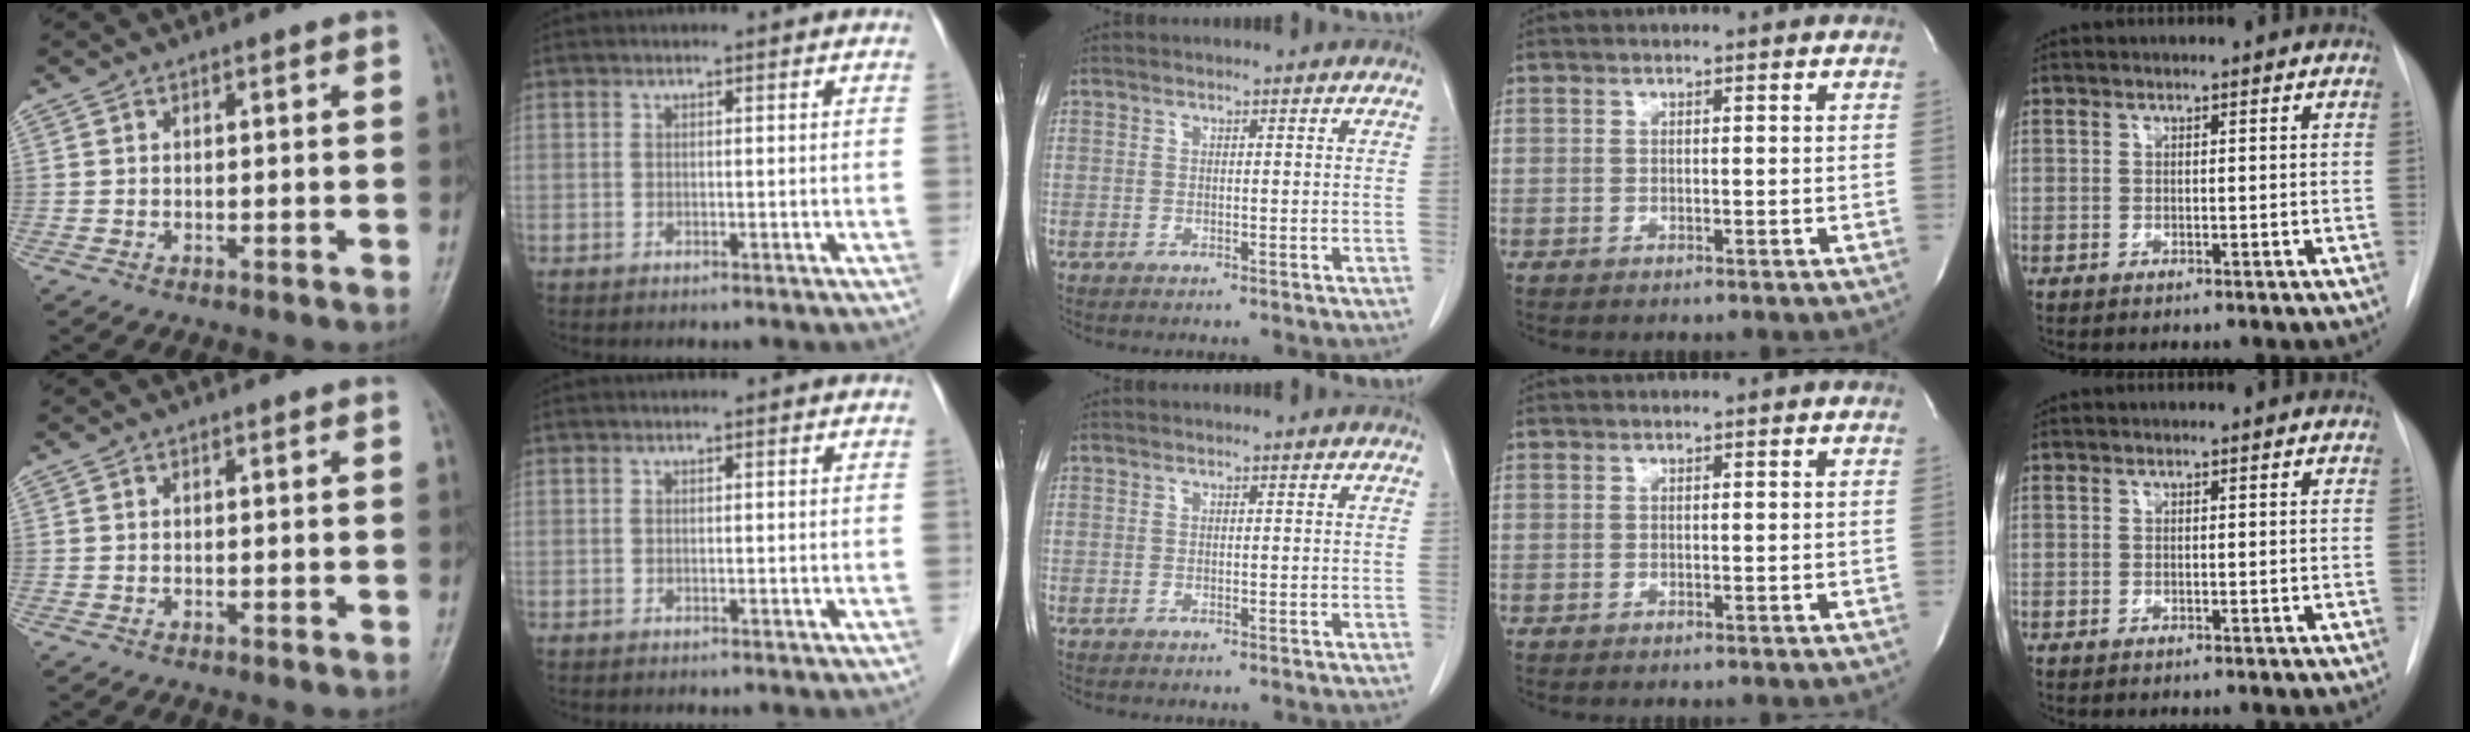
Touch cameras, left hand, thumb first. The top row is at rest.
{}